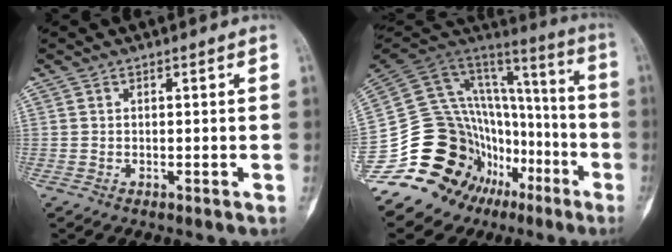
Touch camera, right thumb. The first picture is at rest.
{"total": 29.0, "force": [-12.2, 21.8, 14.8], "torque": [-0.204, 0.167, -0.179]}